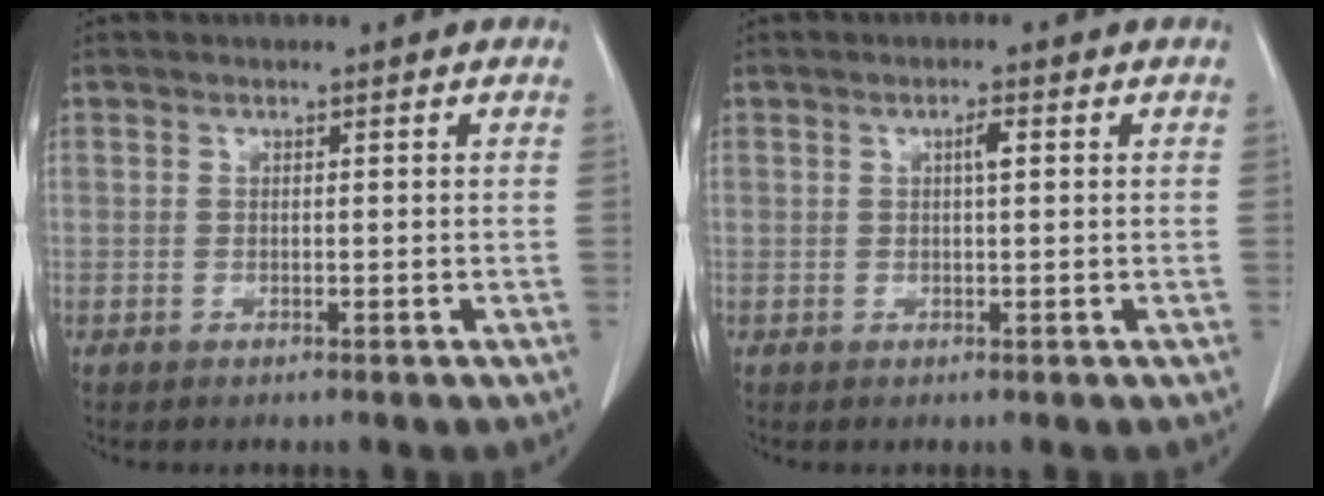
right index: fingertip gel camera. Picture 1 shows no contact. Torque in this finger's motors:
{"motor_torque": [0.13, -0.07, 0.03, 0.02]}